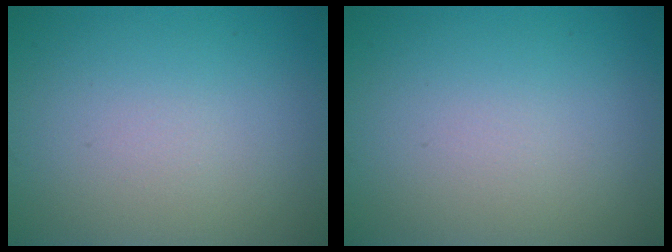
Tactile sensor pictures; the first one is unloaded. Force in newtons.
{"total": 0.0}